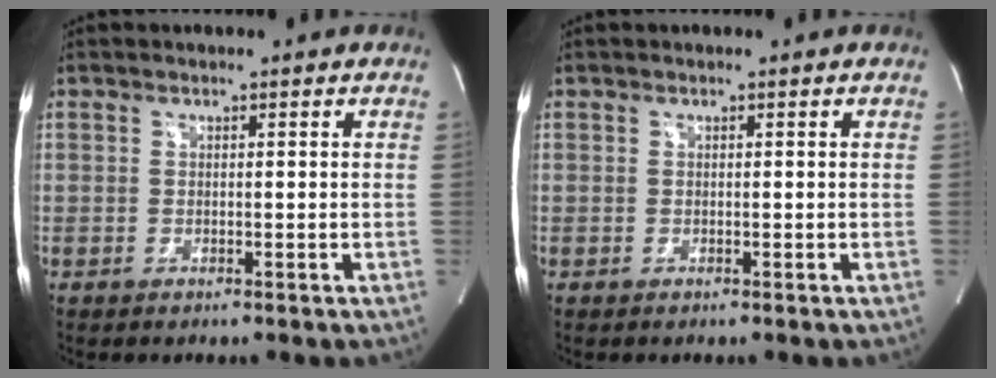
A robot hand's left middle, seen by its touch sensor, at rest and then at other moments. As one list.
[{"total": 0.0}]